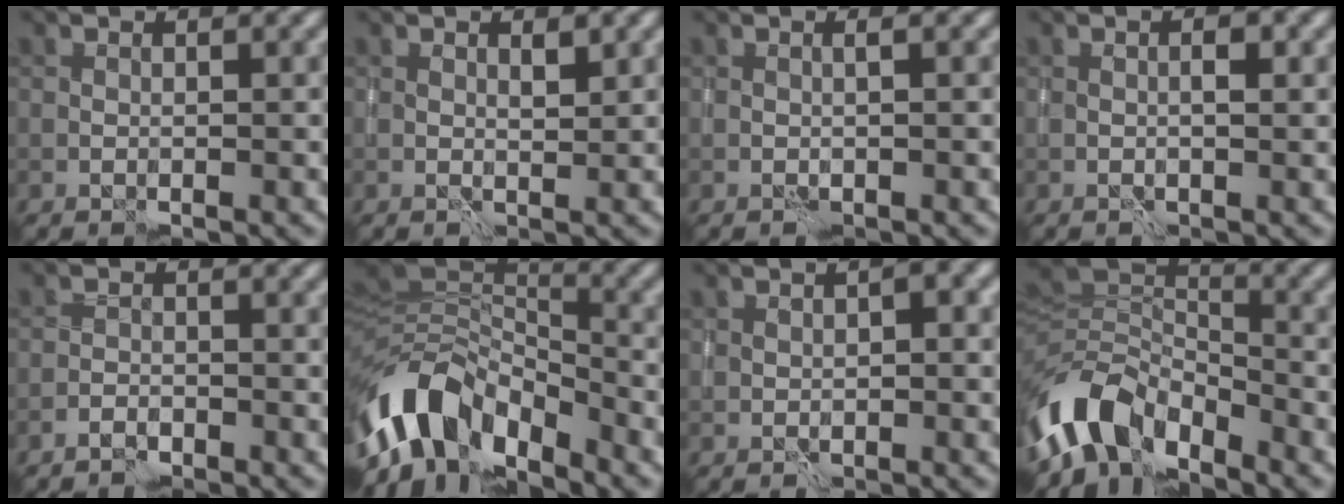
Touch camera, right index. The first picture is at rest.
{"total": 1.2, "force": [0.8, 0.3, 0.9], "torque": [-0.012, -0.003, 0.013]}
{"total": 0.7, "force": [0.1, 0.1, 0.7], "torque": [-0.009, 0.000, 0.001]}
{"total": 1.2, "force": [0.3, 0.3, 1.1], "torque": [-0.013, -0.004, 0.004]}
{"total": 1.1, "force": [-1.0, 0.4, 0.1], "torque": [0.000, 0.003, -0.023]}
{"total": 8.9, "force": [-5.2, 4.9, 5.3], "torque": [-0.086, -0.002, -0.100]}
{"total": 1.2, "force": [-0.1, 0.6, 1.0], "torque": [-0.015, 0.001, -0.003]}
{"total": 7.3, "force": [-4.6, 4.2, 3.8], "torque": [-0.059, -0.004, -0.093]}